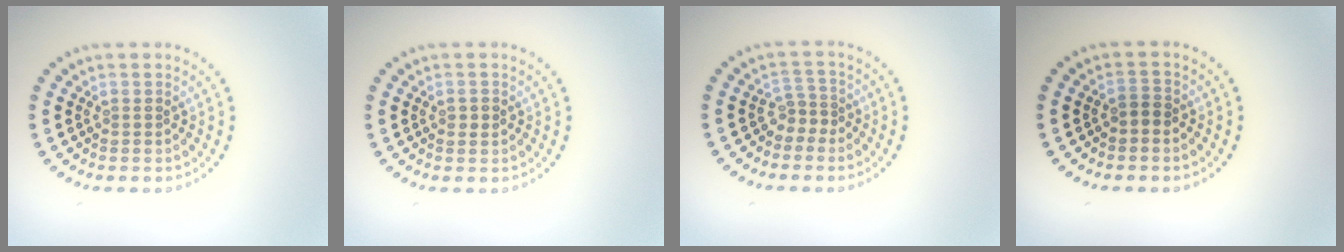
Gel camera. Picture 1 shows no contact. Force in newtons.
{"total": 0.9, "press": 0.9, "slide": 0.2}
{"total": 1.8, "press": 1.1, "slide": 1.4}
{"total": 1.1, "press": 0.9, "slide": 0.6}